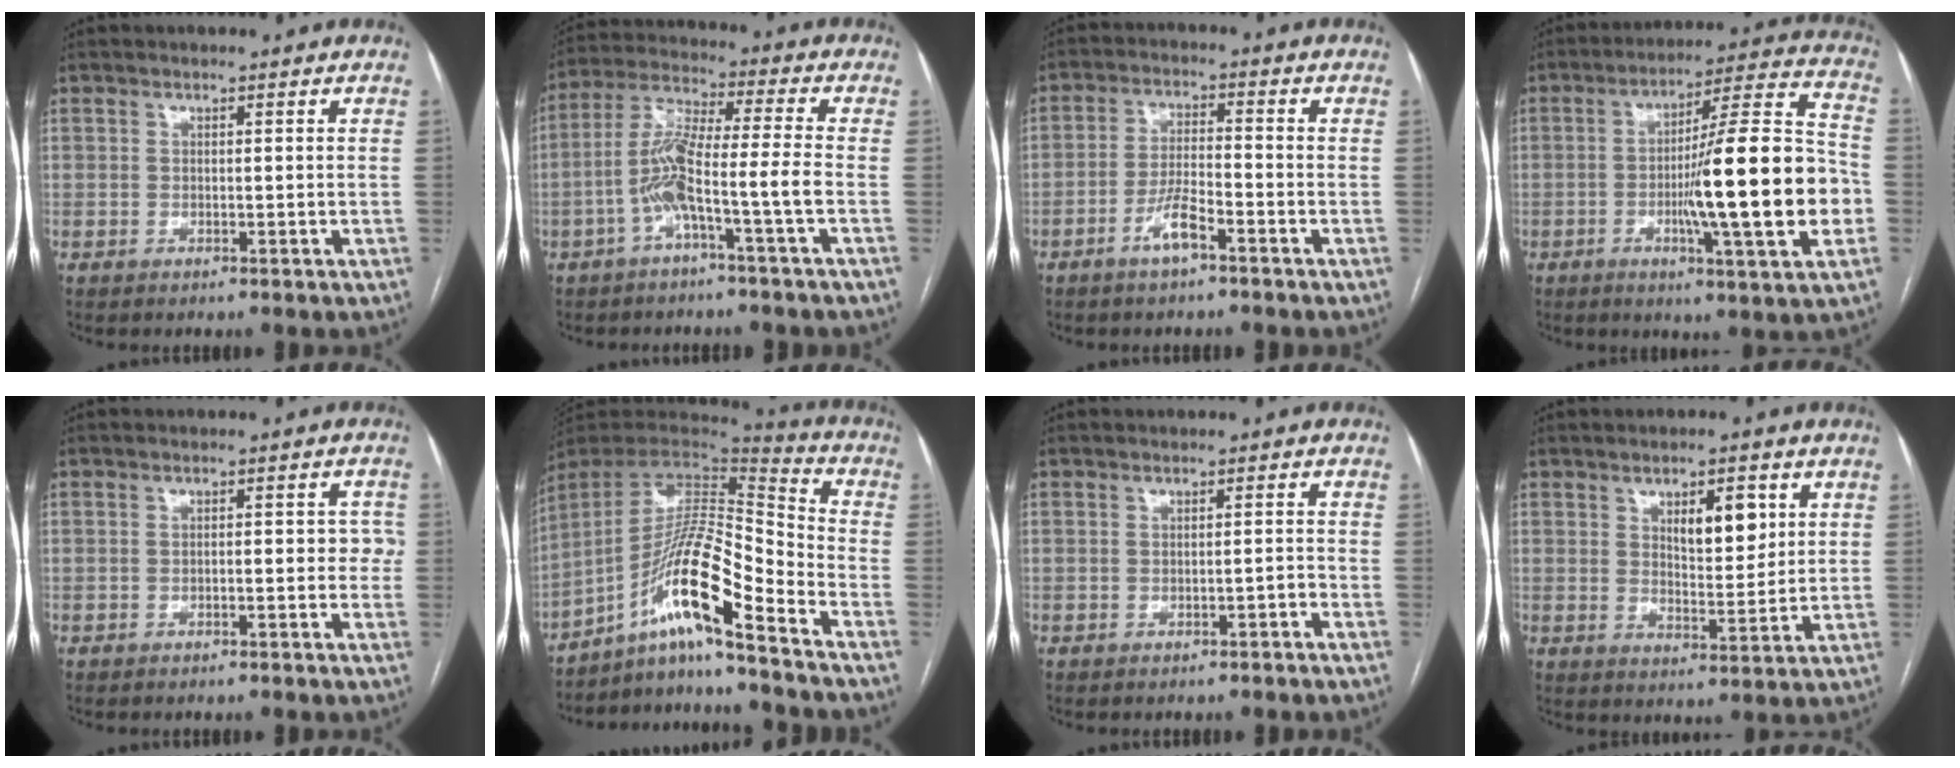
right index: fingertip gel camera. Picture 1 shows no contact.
{"total": 9.2, "force": [-3.5, -0.5, 8.5], "torque": [-0.175, 0.023, -0.069]}
{"total": 5.1, "force": [-3.1, 0.8, 4.0], "torque": [-0.084, 0.002, -0.060]}
{"total": 19.7, "force": [-3.8, 0.8, 19.4], "torque": [-0.286, 0.005, -0.058]}
{"total": 3.4, "force": [-0.6, 1.4, 3.0], "torque": [-0.032, 0.018, -0.010]}
{"total": 15.2, "force": [-9.8, 0.1, 11.7], "torque": [-0.212, 0.014, -0.172]}
{"total": 1.3, "force": [-1.0, 0.1, 0.8], "torque": [-0.016, 0.000, -0.013]}
{"total": 6.6, "force": [2.6, 2.3, 5.6], "torque": [-0.089, -0.002, 0.045]}